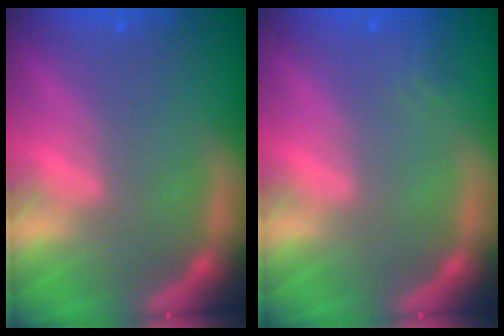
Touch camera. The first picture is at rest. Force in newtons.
{"total": 1.4}